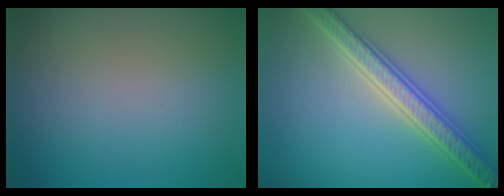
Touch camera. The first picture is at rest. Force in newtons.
{"total": 5.2, "press": 5.1, "slide": 1.1}